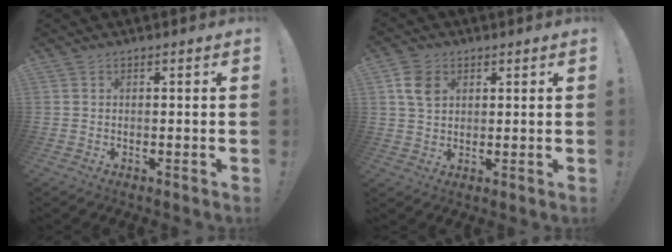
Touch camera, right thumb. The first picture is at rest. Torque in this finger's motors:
{"motor_torque": [-0.24, 0.64, 0.83, 0.06, 0.23]}